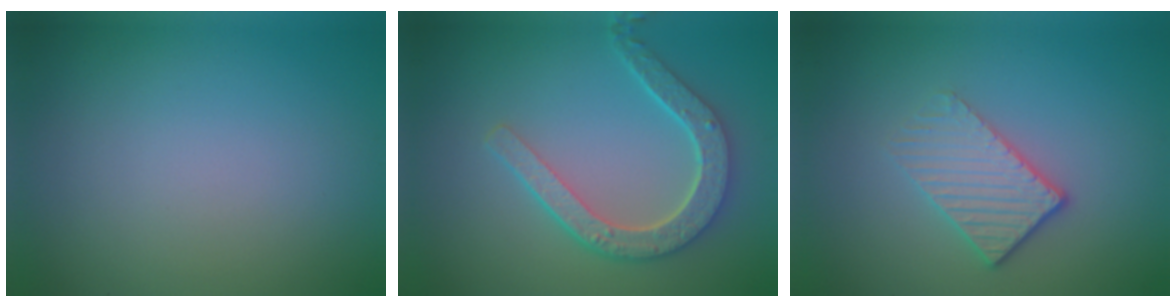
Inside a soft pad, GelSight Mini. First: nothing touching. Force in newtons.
{"total": 5.1, "press": 4.0, "slide": 3.2}
{"total": 3.2, "press": 2.8, "slide": 1.5}